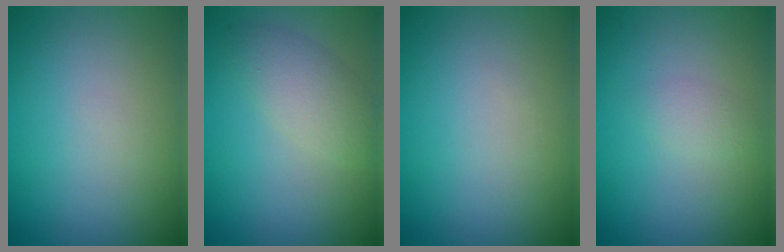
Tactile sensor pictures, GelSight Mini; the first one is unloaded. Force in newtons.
{"total": 3.1, "press": 3.1, "slide": 0.1}
{"total": 0.0}
{"total": 1.1, "press": 1.1, "slide": 0.1}